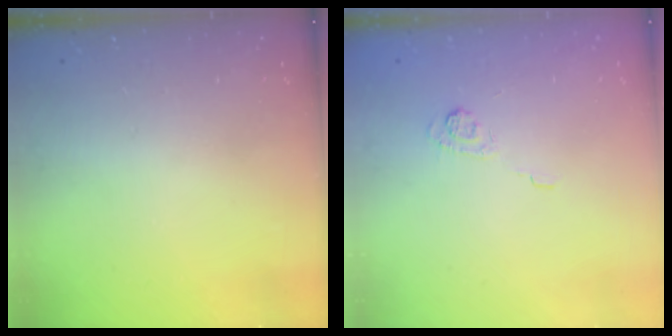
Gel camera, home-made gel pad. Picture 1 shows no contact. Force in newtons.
{"total": 3.6, "press": 3.3, "slide": 1.5}